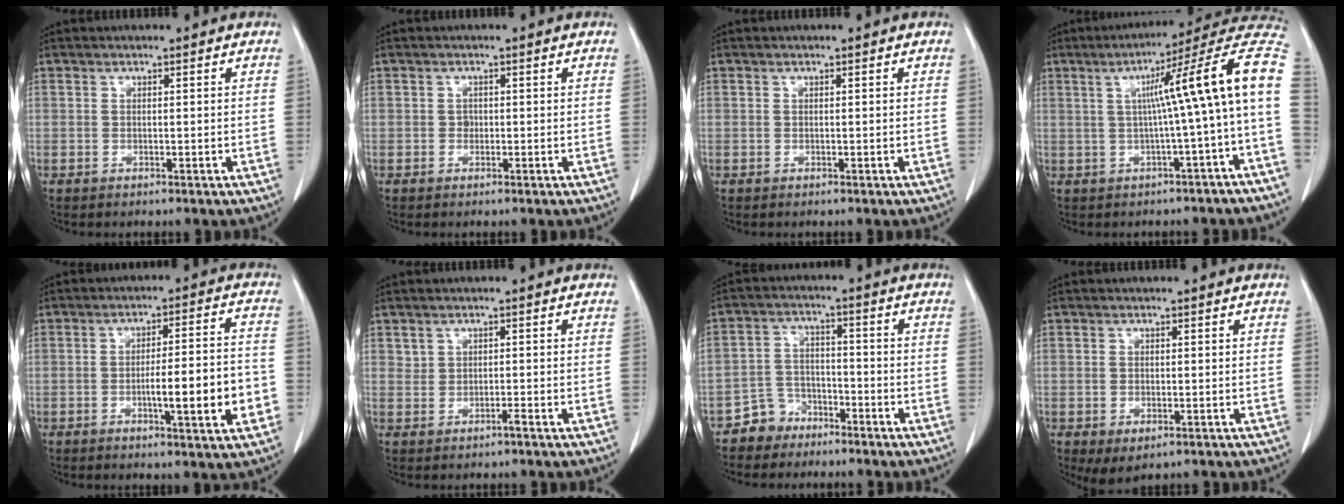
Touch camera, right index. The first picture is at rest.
{"total": 0.8, "force": [-0.1, 0.7, 0.3], "torque": [-0.001, 0.003, -0.002]}
{"total": 0.0}
{"total": 14.4, "force": [0.6, -1.0, 14.4], "torque": [-0.184, 0.038, -0.001]}
{"total": 10.6, "force": [-2.8, 1.2, 10.1], "torque": [-0.147, 0.006, -0.039]}
{"total": 0.9, "force": [0.1, 0.6, 0.7], "torque": [-0.013, 0.002, 0.003]}
{"total": 5.1, "force": [-3.9, 3.3, -0.1], "torque": [0.011, 0.010, -0.072]}
{"total": 3.1, "force": [-1.3, 1.6, 2.3], "torque": [-0.037, -0.008, -0.008]}